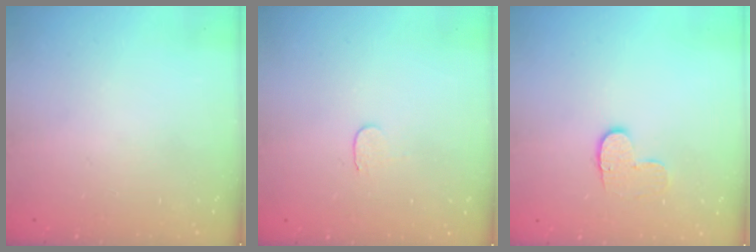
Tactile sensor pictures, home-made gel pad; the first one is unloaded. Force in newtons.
{"total": 3.7, "press": 3.7, "slide": 0.4}
{"total": 6.3, "press": 6.3, "slide": 0.7}